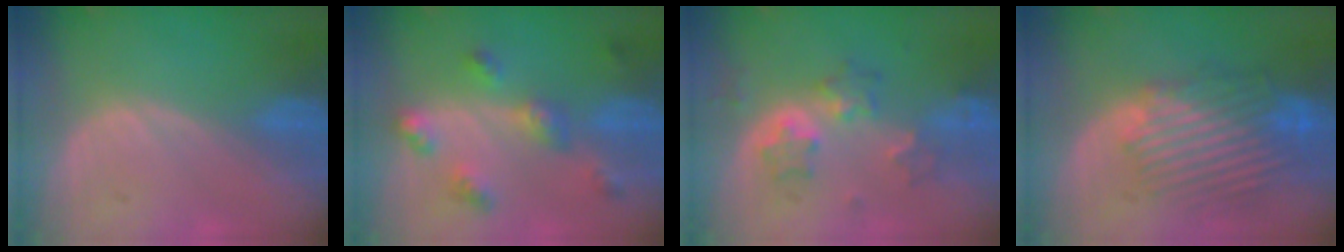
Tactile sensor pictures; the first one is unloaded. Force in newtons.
{"total": 6.6, "press": 5.8, "slide": 3.1}
{"total": 6.4, "press": 5.7, "slide": 3.0}
{"total": 10.2, "press": 9.1, "slide": 4.5}